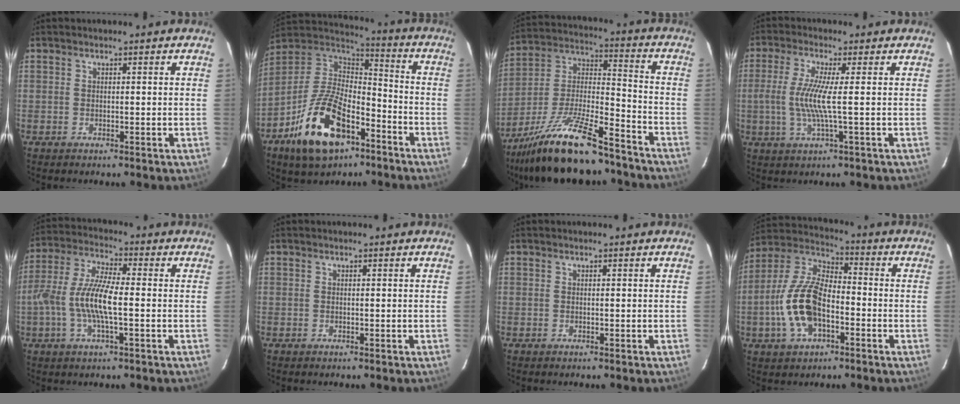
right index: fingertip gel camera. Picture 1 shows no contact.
{"total": 20.7, "force": [-10.8, 10.4, 14.3], "torque": [-0.302, -0.009, -0.186]}
{"total": 21.4, "force": [-16.3, 4.8, 13.0], "torque": [-0.254, -0.012, -0.272]}
{"total": 7.1, "force": [-0.4, -0.4, 7.1], "torque": [-0.155, -0.005, -0.008]}
{"total": 11.0, "force": [-1.9, 2.6, 10.5], "torque": [-0.222, 0.003, -0.040]}
{"total": 0.0}
{"total": 0.0}
{"total": 14.4, "force": [-4.2, 7.3, 11.6], "torque": [-0.251, 0.006, -0.081]}